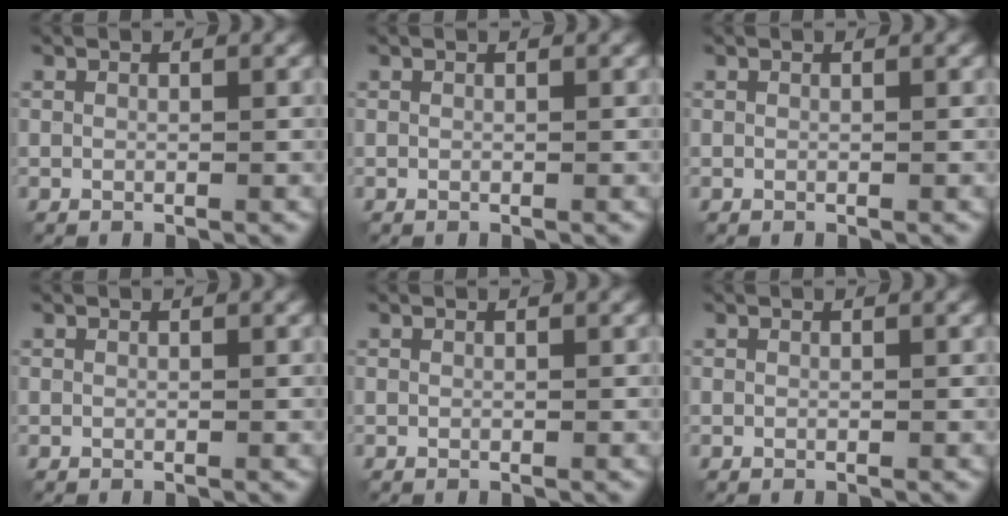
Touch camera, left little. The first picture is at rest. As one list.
[{"total": 0.0}, {"total": 0.0}, {"total": 0.0}, {"total": 0.0}, {"total": 0.0}]